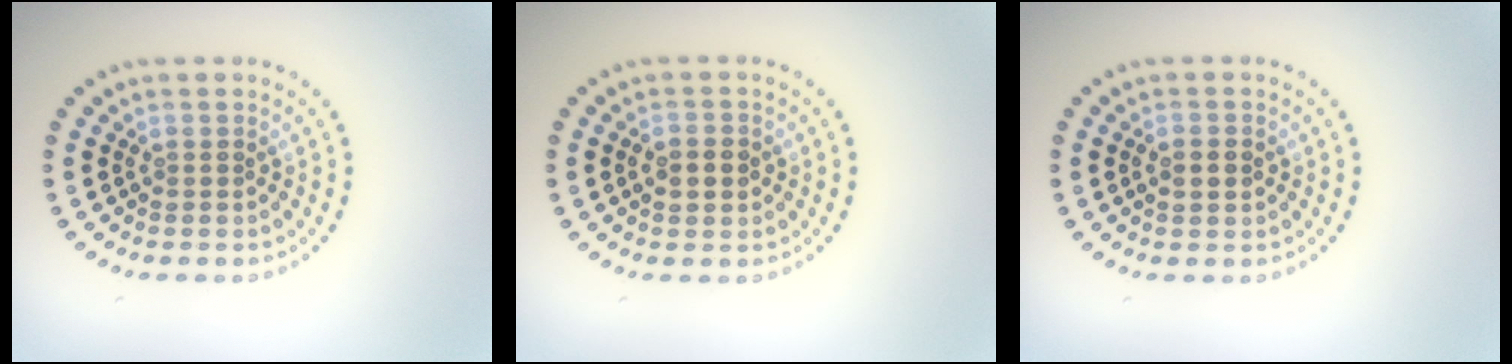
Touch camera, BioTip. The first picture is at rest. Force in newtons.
{"total": 2.2, "press": 2.2, "slide": 0.3}
{"total": 2.1, "press": 2.1, "slide": 0.1}